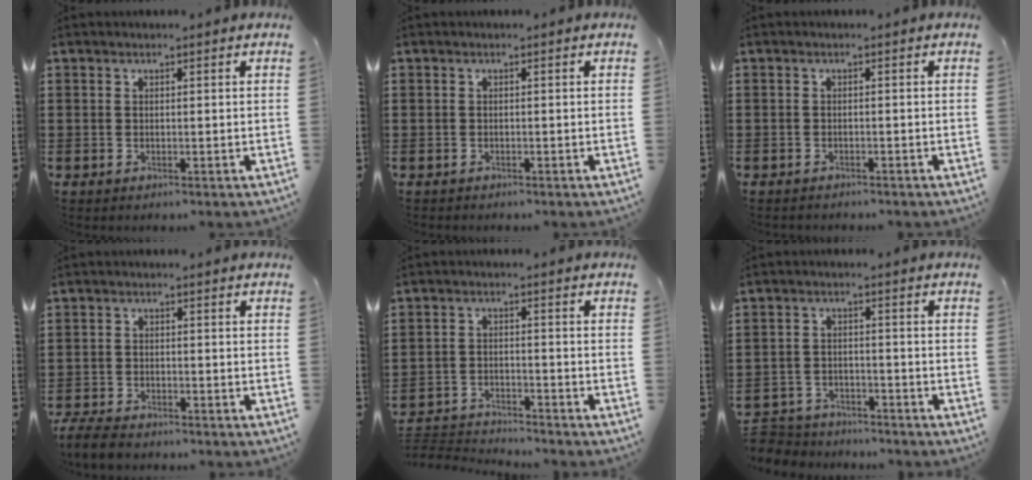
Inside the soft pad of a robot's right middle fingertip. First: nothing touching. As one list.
[{"total": 0.8, "force": [-0.6, 0.4, -0.2], "torque": [0.003, 0.004, -0.015]}, {"total": 1.0, "force": [-1.0, 0.2, -0.1], "torque": [-0.003, 0.003, -0.022]}, {"total": 3.8, "force": [-3.6, 0.8, 1.0], "torque": [-0.031, -0.002, -0.077]}, {"total": 3.3, "force": [-3.2, 0.6, 0.1], "torque": [-0.017, 0.002, -0.074]}, {"total": 4.4, "force": [-4.3, 1.0, -0.1], "torque": [-0.016, 0.003, -0.095]}]